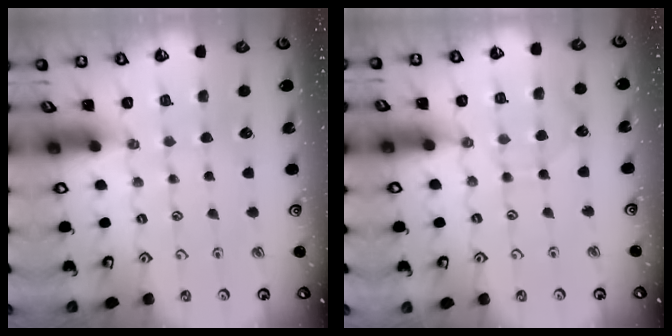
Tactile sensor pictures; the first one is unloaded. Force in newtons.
{"total": 6.3, "press": 6.2, "slide": 0.6}